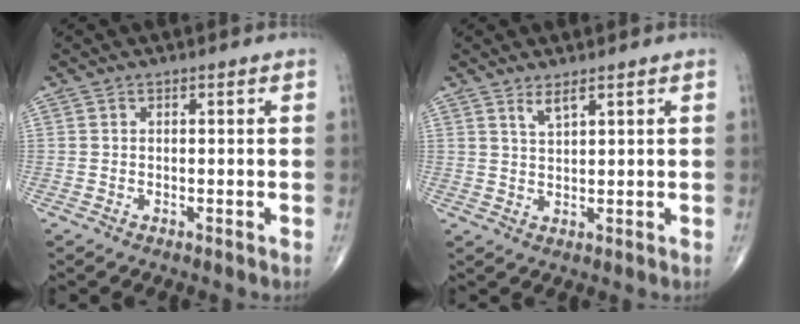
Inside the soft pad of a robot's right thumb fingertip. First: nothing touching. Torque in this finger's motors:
{"motor_torque": [0.01, 0.04, 0.15, 0.11, 0.06]}